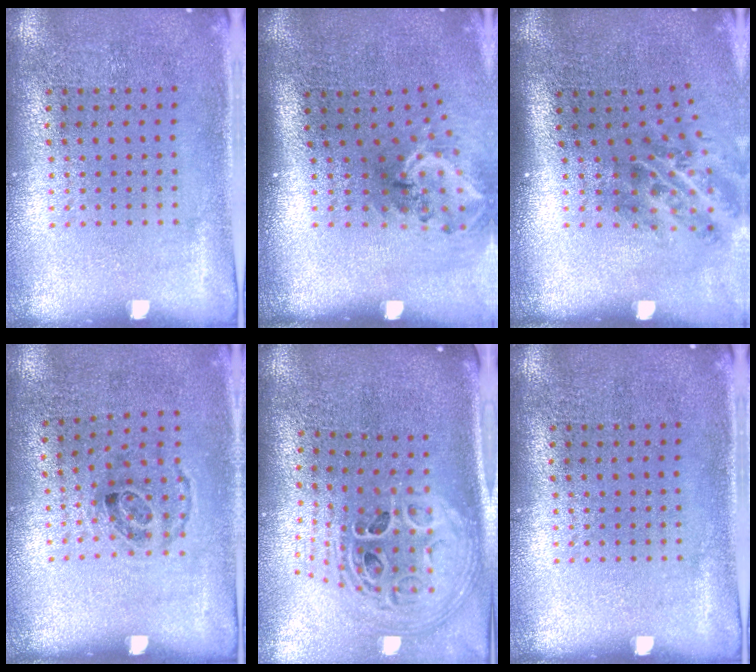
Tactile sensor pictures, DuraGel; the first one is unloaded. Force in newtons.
{"total": 2.0, "press": 1.3, "slide": 1.5}
{"total": 2.0, "press": 1.3, "slide": 1.6}
{"total": 1.0, "press": 0.7, "slide": 0.7}
{"total": 2.9, "press": 2.0, "slide": 2.1}
{"total": 0.0}